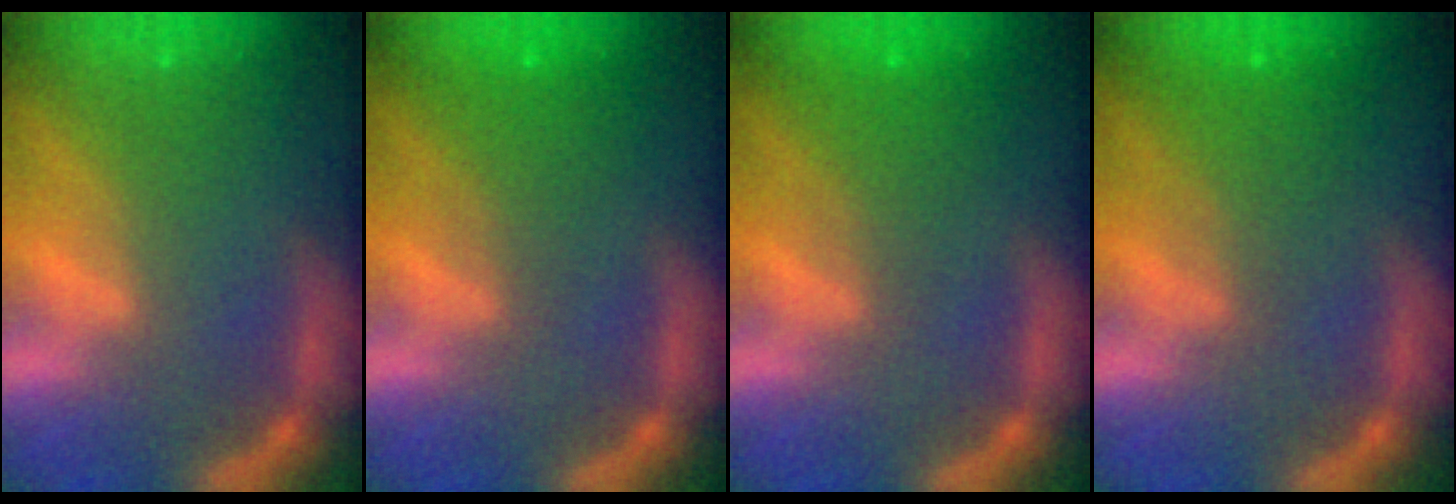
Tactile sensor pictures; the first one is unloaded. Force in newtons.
{"total": 2.4}
{"total": 2.4}
{"total": 2.9}